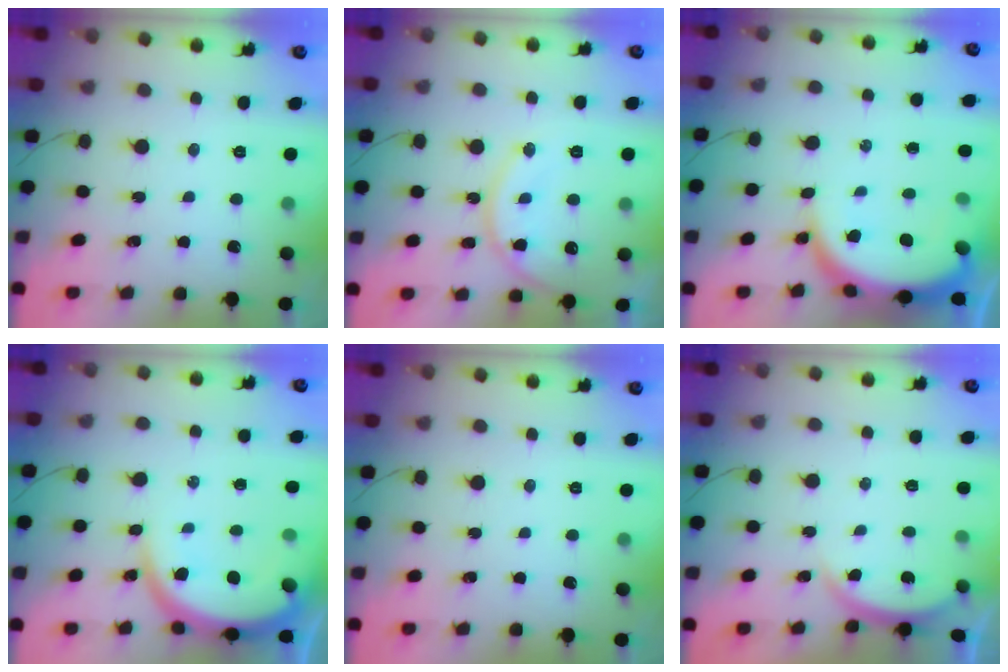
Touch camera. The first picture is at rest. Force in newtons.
{"total": 13.2, "press": 13.2, "slide": 1.2}
{"total": 10.3, "press": 10.3, "slide": 0.9}
{"total": 12.0, "press": 12.0, "slide": 1.2}
{"total": 0.0}
{"total": 4.2, "press": 4.2, "slide": 0.4}